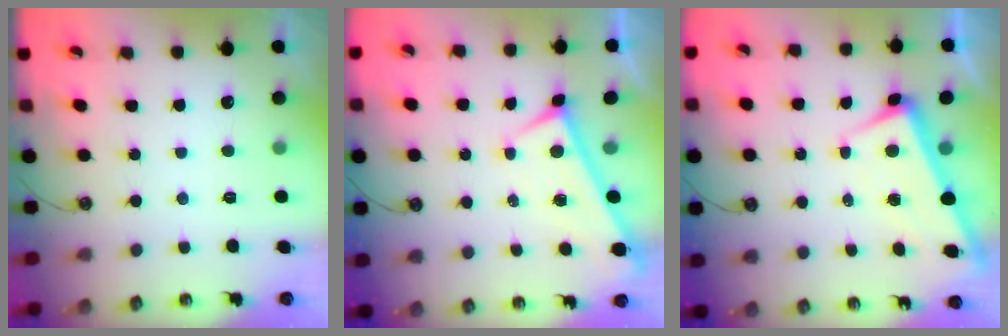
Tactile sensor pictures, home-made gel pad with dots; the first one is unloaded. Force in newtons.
{"total": 0.0}
{"total": 1.7, "press": 1.6, "slide": 0.5}